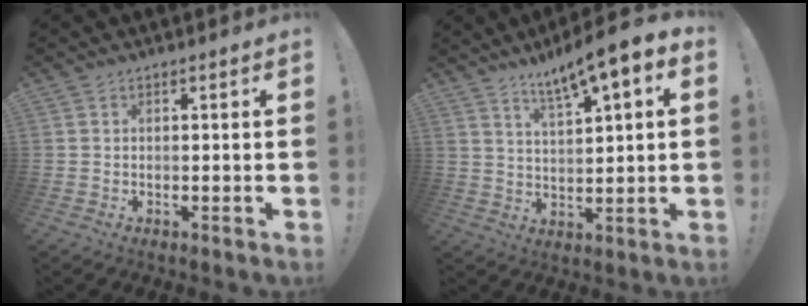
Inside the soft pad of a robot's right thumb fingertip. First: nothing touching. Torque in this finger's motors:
{"motor_torque": [-0.25, 1.43, 0.09, 0.25, 0.06]}